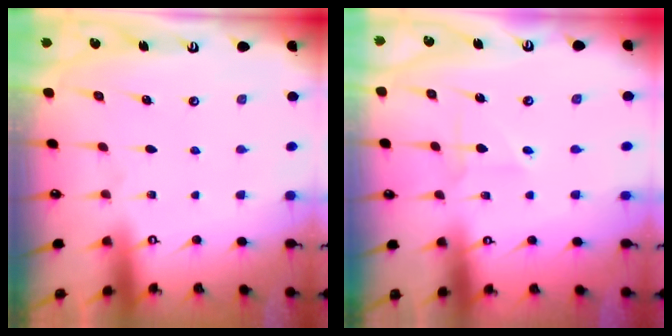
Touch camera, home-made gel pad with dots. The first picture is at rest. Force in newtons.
{"total": 3.0, "press": 3.0, "slide": 0.2}